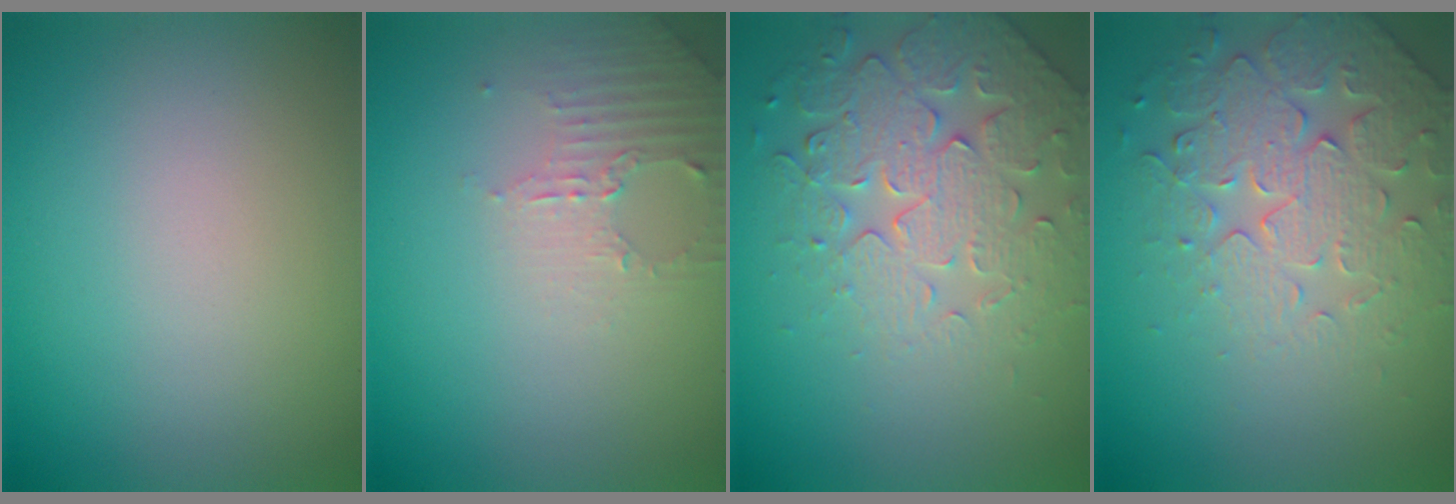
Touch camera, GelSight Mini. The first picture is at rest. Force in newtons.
{"total": 2.2, "press": 2.1, "slide": 0.6}
{"total": 4.7, "press": 4.6, "slide": 1.0}
{"total": 4.5, "press": 4.4, "slide": 1.1}